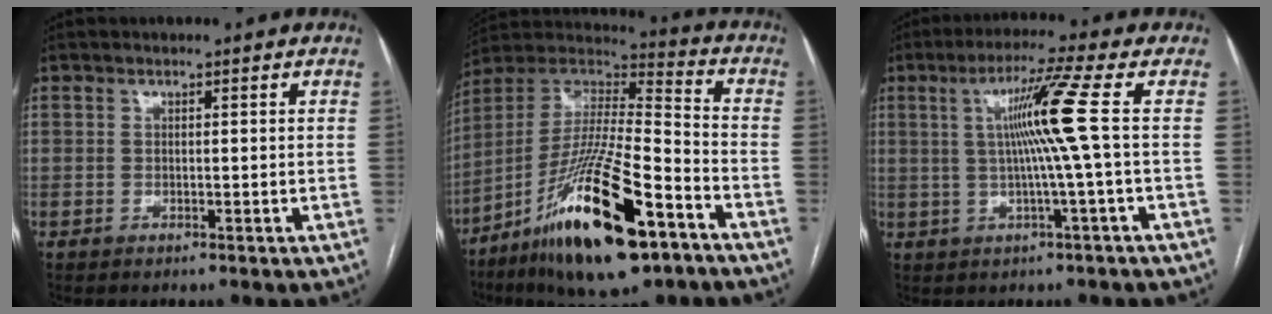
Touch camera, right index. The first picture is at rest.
{"total": 23.6, "force": [-12.6, 4.6, 19.4], "torque": [-0.365, -0.030, -0.222]}
{"total": 8.5, "force": [0.9, -2.4, 8.1], "torque": [-0.142, 0.008, 0.026]}